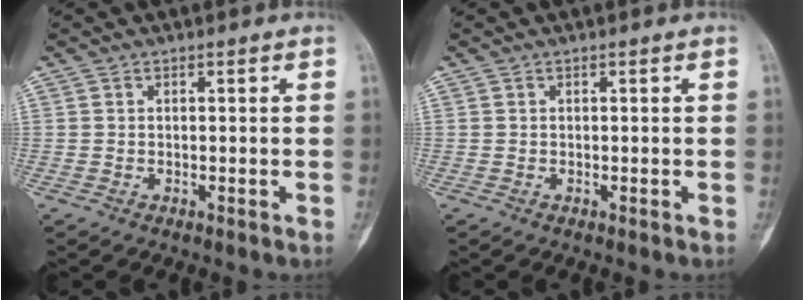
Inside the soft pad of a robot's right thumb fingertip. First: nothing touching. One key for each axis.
{"total": 0.0}